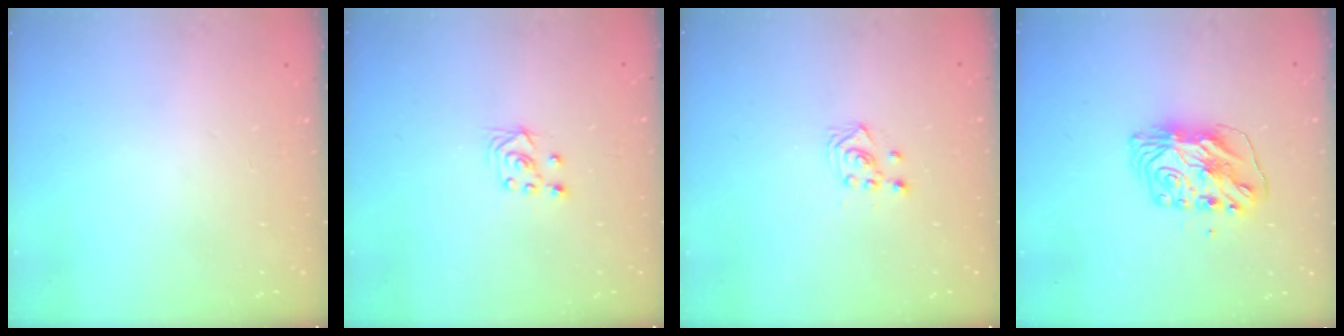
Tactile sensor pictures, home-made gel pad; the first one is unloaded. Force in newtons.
{"total": 2.8, "press": 2.6, "slide": 1.1}
{"total": 3.3, "press": 3.2, "slide": 1.0}
{"total": 8.4, "press": 8.4, "slide": 0.8}